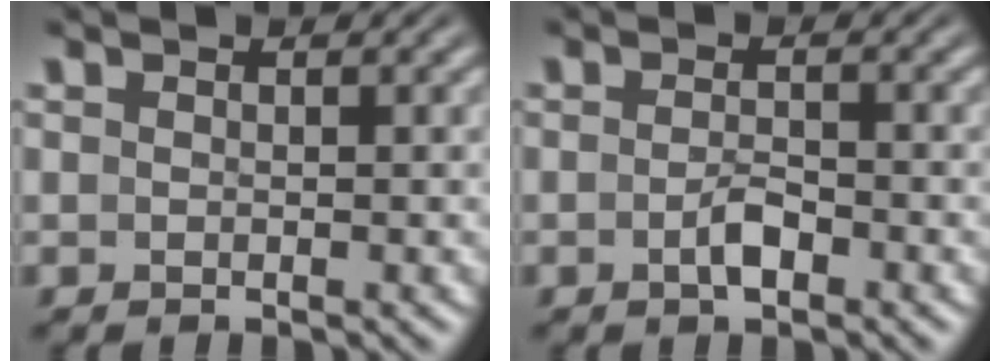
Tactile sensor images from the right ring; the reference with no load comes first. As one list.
[{"total": 1.7, "force": [-1.1, 0.2, 1.3], "torque": [-0.019, 0.000, -0.019]}]